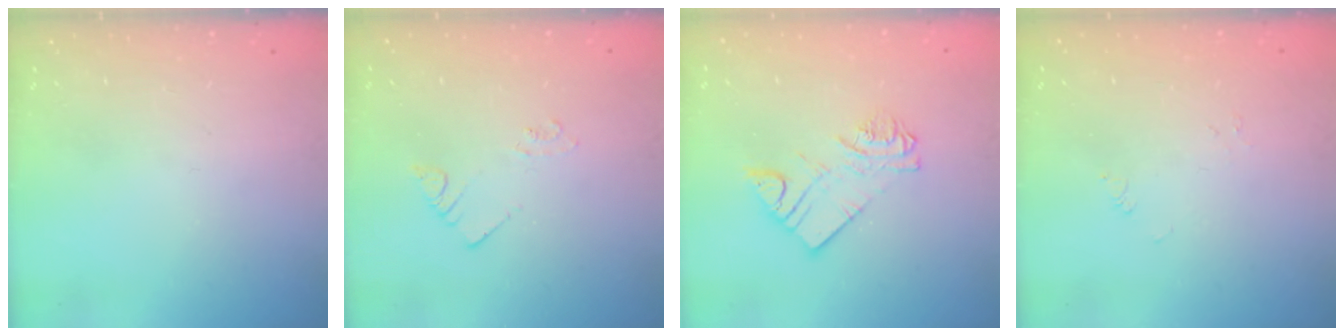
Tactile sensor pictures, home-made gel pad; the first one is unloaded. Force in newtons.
{"total": 2.2, "press": 2.2, "slide": 0.1}
{"total": 8.0, "press": 8.0, "slide": 0.4}
{"total": 0.0}